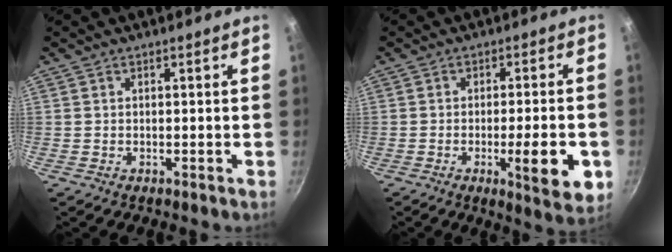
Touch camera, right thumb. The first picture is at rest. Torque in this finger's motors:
{"motor_torque": [0.87, 0.97, 1.06, 0.04, 0.21]}